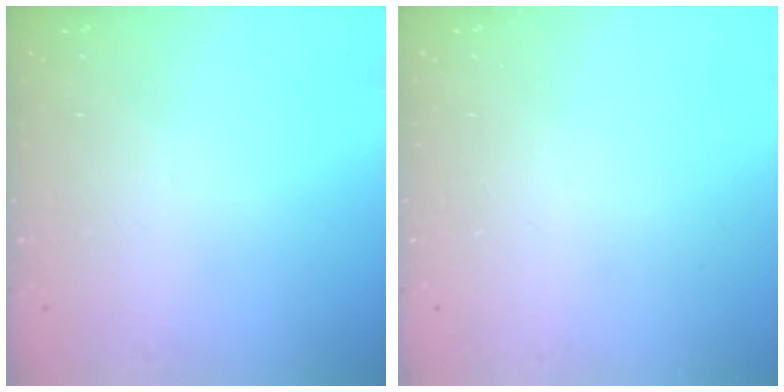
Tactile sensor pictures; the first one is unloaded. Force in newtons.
{"total": 0.0}